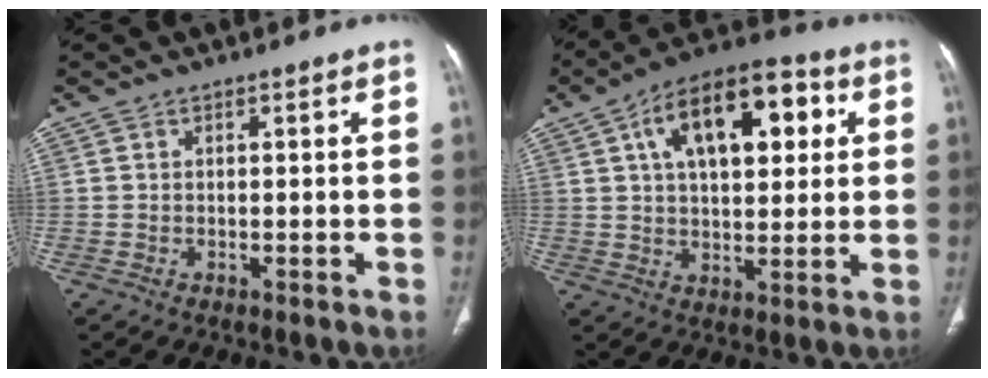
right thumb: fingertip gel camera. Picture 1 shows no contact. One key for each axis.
{"total": 17.9, "fx": 5.8, "fy": 9.1, "fz": 14.3, "tx": -0.190, "ty": 0.013, "tz": 0.084}